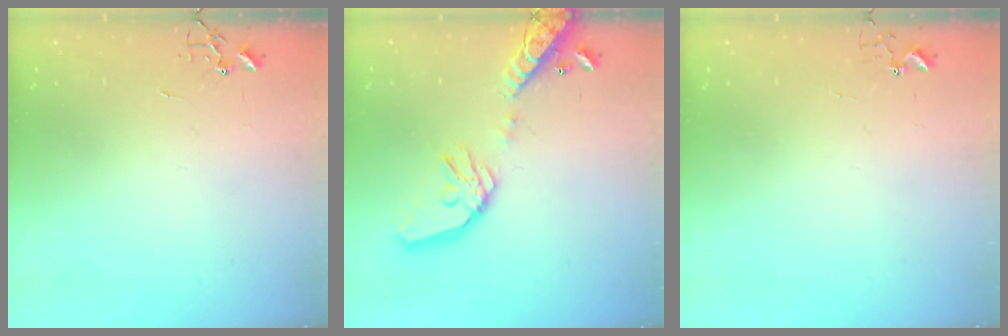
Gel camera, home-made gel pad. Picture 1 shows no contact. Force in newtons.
{"total": 17.0, "press": 16.8, "slide": 2.6}
{"total": 2.7, "press": 2.7, "slide": 0.3}